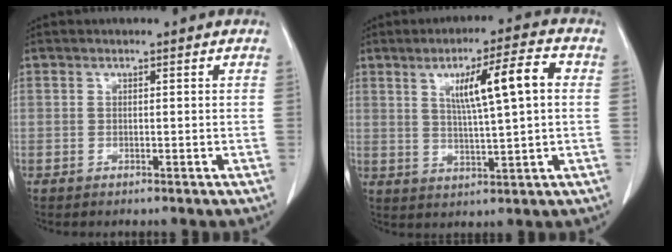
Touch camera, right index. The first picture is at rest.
{"total": 9.7, "force": [2.4, 0.6, 9.4], "torque": [-0.155, 0.010, 0.040]}